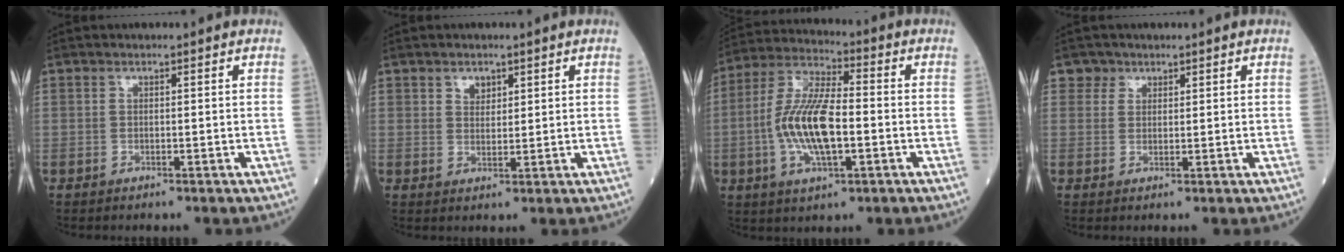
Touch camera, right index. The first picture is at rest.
{"total": 2.0, "force": [1.3, 1.3, 0.9], "torque": [-0.013, 0.000, 0.024]}
{"total": 12.6, "force": [-2.0, 3.7, 11.8], "torque": [-0.248, 0.006, -0.037]}
{"total": 1.9, "force": [1.2, 1.4, -0.3], "torque": [0.016, 0.001, 0.015]}